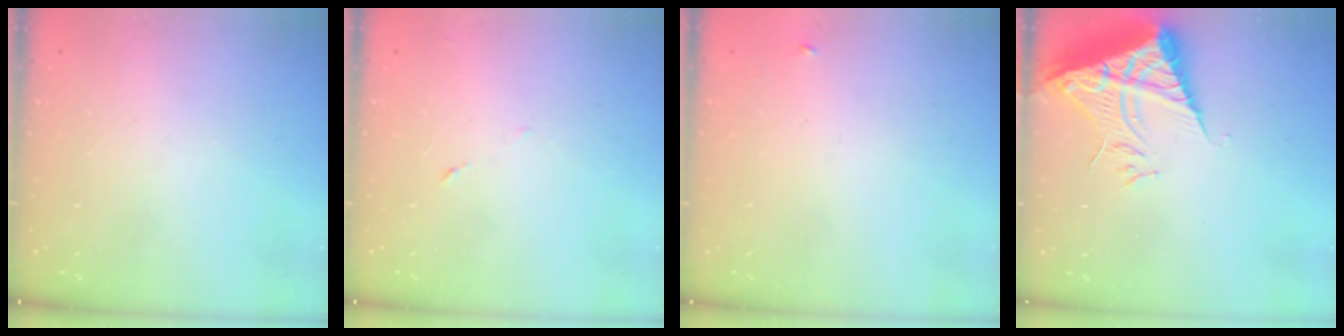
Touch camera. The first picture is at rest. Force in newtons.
{"total": 5.3, "press": 5.3, "slide": 0.6}
{"total": 2.3, "press": 2.3, "slide": 0.2}
{"total": 10.3, "press": 10.2, "slide": 1.1}